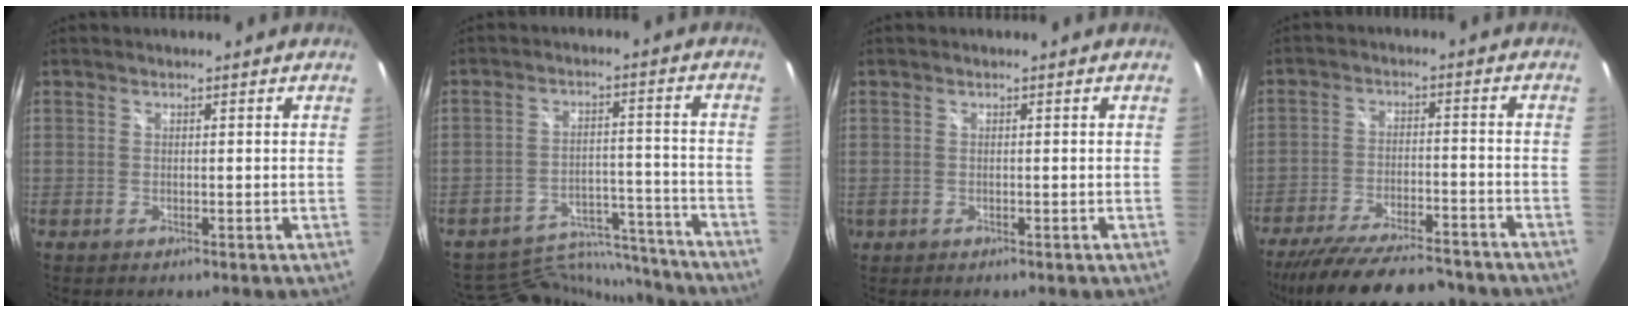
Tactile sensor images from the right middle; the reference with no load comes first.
{"total": 15.9, "force": [-15.2, 4.0, 2.4], "torque": [-0.053, 0.026, -0.214]}
{"total": 1.8, "force": [-0.5, 1.6, 0.6], "torque": [-0.015, -0.004, -0.005]}
{"total": 19.9, "force": [-16.9, 4.9, 9.1], "torque": [-0.183, -0.029, -0.250]}